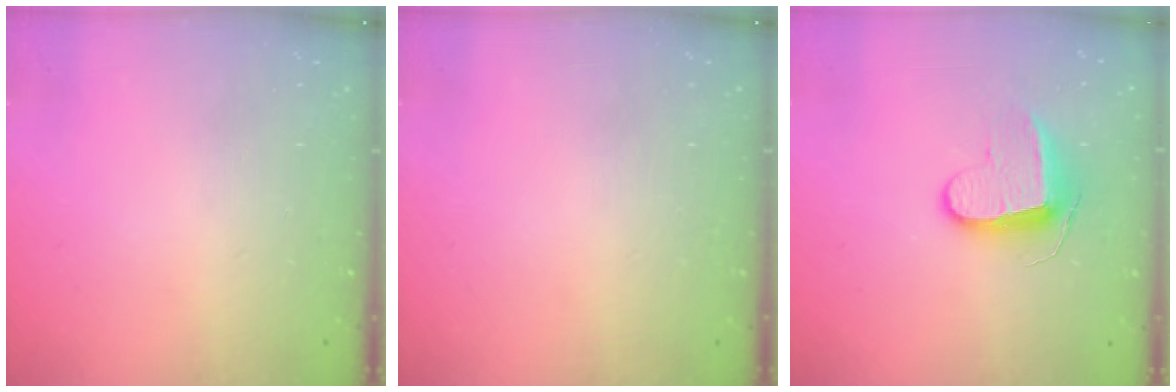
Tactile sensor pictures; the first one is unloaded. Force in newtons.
{"total": 0.0}
{"total": 9.3, "press": 9.3, "slide": 0.0}